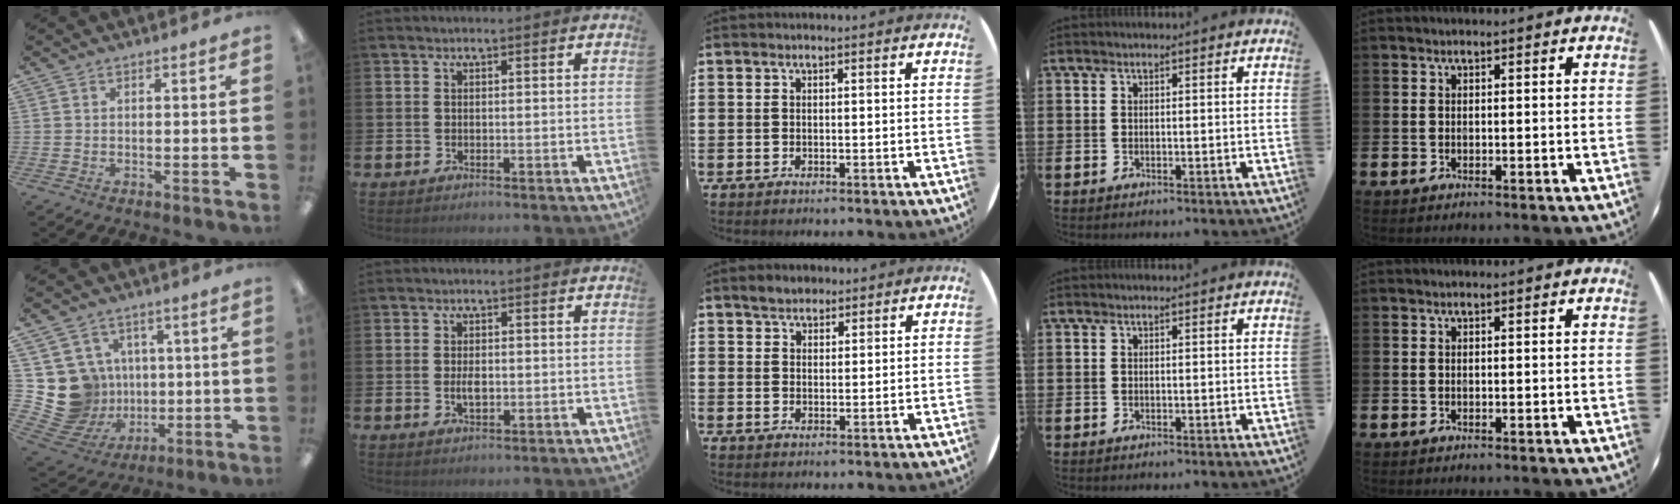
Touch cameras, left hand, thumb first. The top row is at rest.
{"thumb": {"total": 14.7, "force": [1.5, 14.0, 3.9], "torque": [-0.113, -0.021, 0.060]}, "index": {"total": 2.2, "force": [-0.2, 1.1, 1.9], "torque": [-0.028, -0.002, -0.005]}, "middle": {"total": 2.6, "force": [2.3, 1.0, 0.3], "torque": [-0.003, 0.003, 0.044]}}